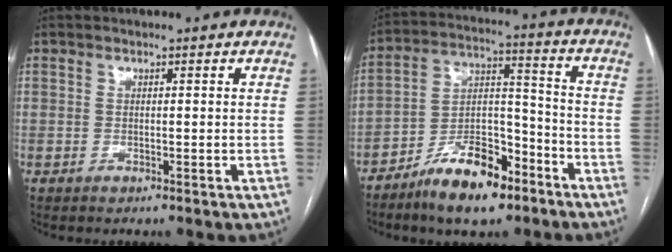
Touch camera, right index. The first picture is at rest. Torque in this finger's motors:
{"motor_torque": [0.83, -0.86, 0.39, 0.09]}